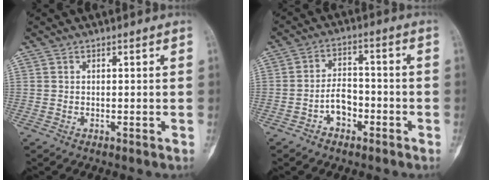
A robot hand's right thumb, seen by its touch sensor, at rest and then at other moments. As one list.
[{"total": 5.8, "force": [-2.7, 3.8, 3.4], "torque": [-0.044, 0.031, -0.053]}]